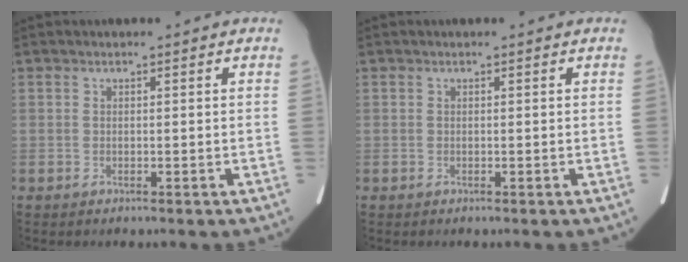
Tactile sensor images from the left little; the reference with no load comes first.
{"total": 0.0}